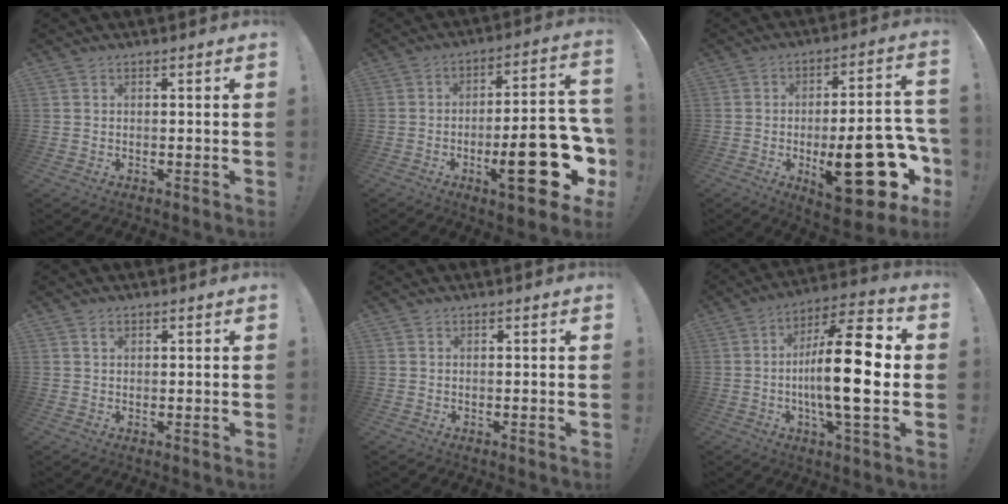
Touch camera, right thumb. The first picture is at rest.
{"total": 23.4, "force": [-7.5, 7.3, 20.9], "torque": [-0.287, 0.029, -0.104]}
{"total": 26.2, "force": [-7.9, 10.0, 22.9], "torque": [-0.310, 0.029, -0.104]}
{"total": 1.4, "force": [0.9, 0.7, 0.8], "torque": [-0.001, -0.005, 0.013]}
{"total": 0.0}
{"total": 21.0, "force": [-1.0, 5.7, 20.2], "torque": [-0.342, -0.002, -0.026]}